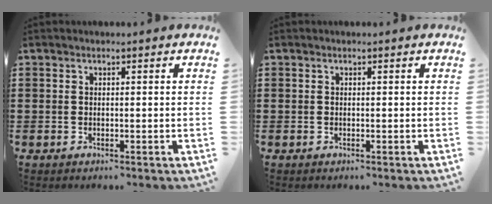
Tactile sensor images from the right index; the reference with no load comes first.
{"total": 0.0}